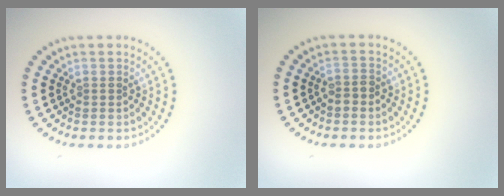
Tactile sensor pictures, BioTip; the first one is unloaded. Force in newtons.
{"total": 1.1, "press": 1.0, "slide": 0.4}